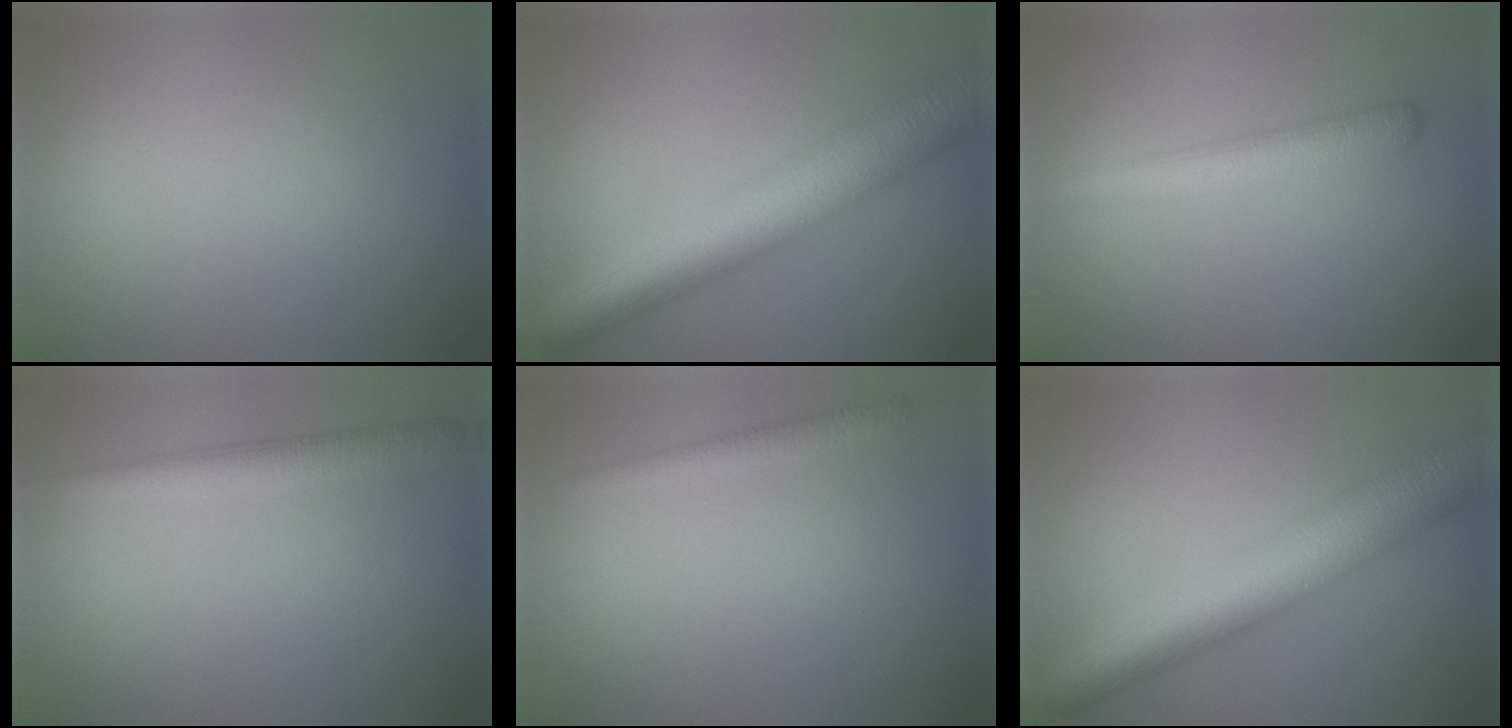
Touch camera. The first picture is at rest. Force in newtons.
{"total": 8.6, "press": 8.6, "slide": 0.2}
{"total": 3.5, "press": 3.5, "slide": 0.1}
{"total": 2.9, "press": 2.9, "slide": 0.1}
{"total": 1.5, "press": 1.5, "slide": 0.1}
{"total": 8.6, "press": 8.6, "slide": 0.2}